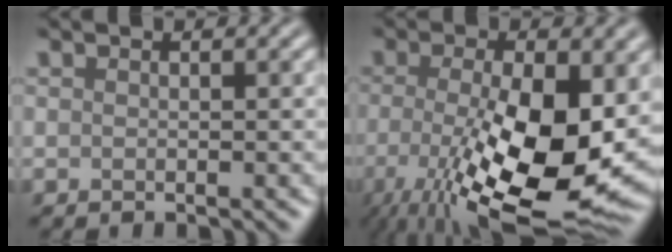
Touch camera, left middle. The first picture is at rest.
{"total": 13.2, "force": [-2.7, 4.6, 12.1], "torque": [-0.205, -0.029, -0.036]}